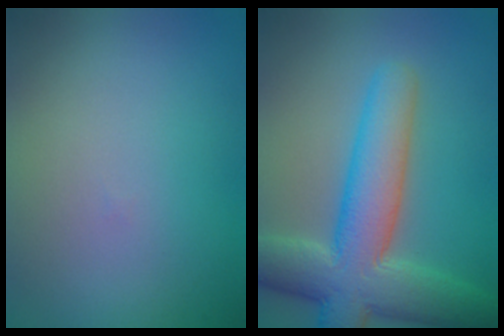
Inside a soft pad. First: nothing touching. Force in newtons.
{"total": 9.1, "press": 9.1, "slide": 0.3}